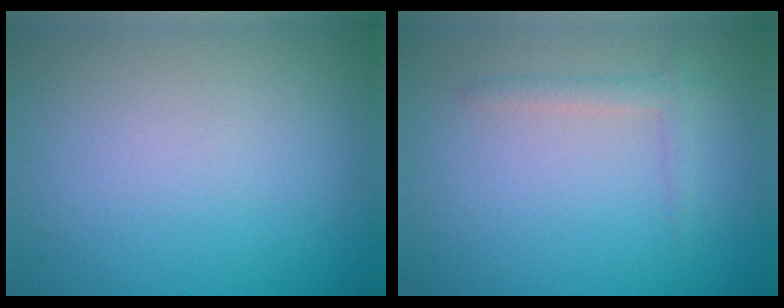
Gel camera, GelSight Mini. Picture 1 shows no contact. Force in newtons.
{"total": 1.4, "press": 1.4, "slide": 0.1}